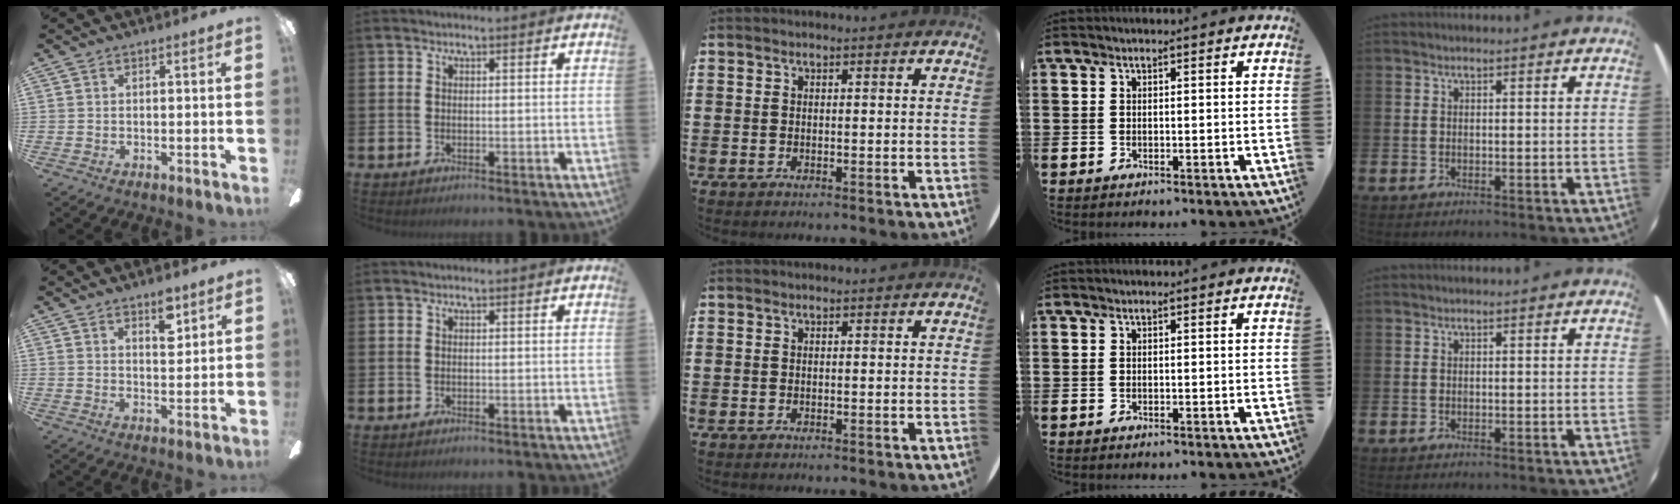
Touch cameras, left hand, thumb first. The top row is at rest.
{"thumb": {"total": 6.0, "force": [4.2, 2.3, 3.7], "torque": [-0.041, -0.021, 0.067]}}